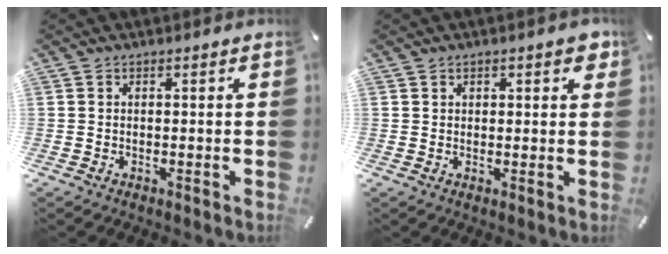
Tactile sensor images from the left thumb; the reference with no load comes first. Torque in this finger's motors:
{"motor_torque": [0.08, -0.31, 0.03, 0.11, 0.00]}